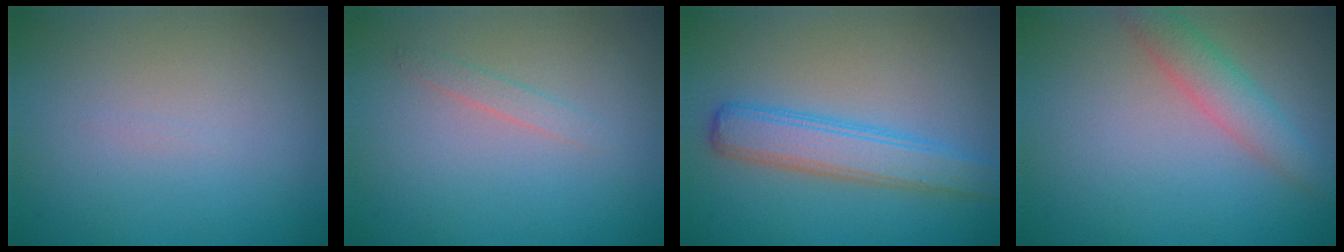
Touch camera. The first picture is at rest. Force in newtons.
{"total": 1.0, "press": 1.0, "slide": 0.1}
{"total": 4.2, "press": 4.2, "slide": 0.0}
{"total": 2.9, "press": 2.9, "slide": 0.1}